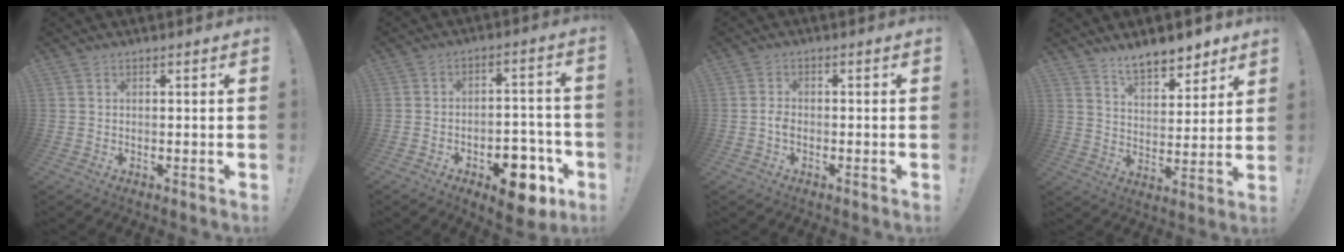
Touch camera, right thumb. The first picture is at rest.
{"total": 13.1, "force": [-7.4, 6.9, 8.3], "torque": [-0.072, 0.064, -0.111]}
{"total": 2.6, "force": [-1.2, 1.3, 1.9], "torque": [-0.033, 0.008, -0.020]}
{"total": 10.2, "force": [8.3, 4.1, 4.1], "torque": [-0.054, -0.057, 0.154]}